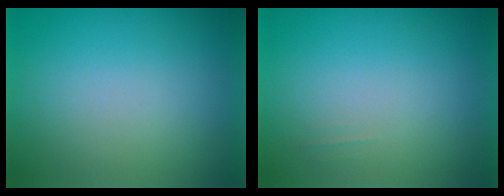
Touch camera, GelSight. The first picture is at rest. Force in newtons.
{"total": 2.1}